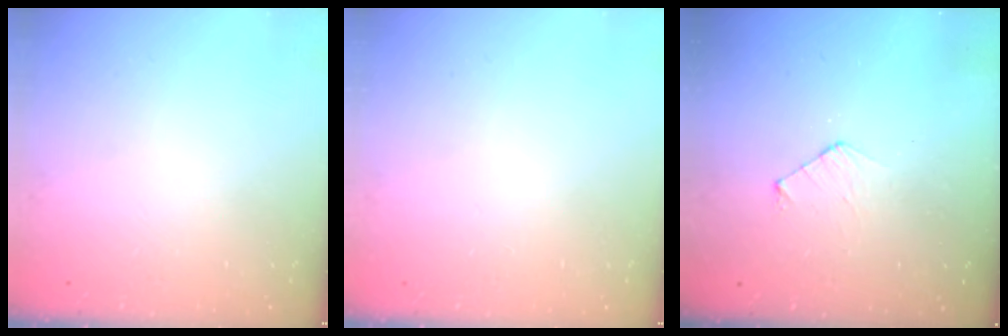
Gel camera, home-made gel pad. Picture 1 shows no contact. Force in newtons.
{"total": 0.0}
{"total": 3.8, "press": 3.8, "slide": 0.3}